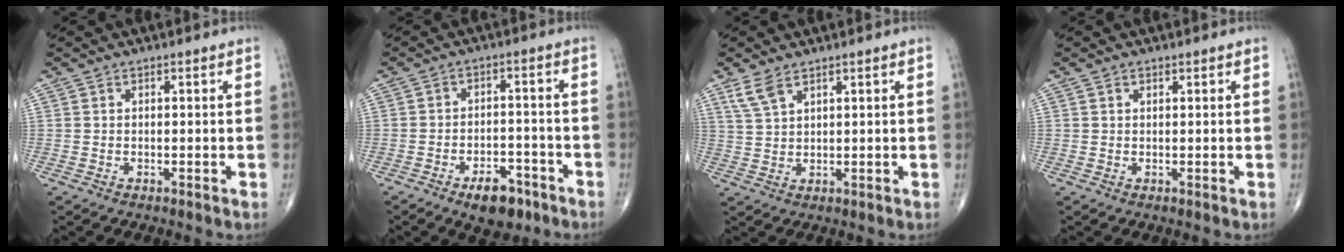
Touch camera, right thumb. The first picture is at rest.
{"total": 7.7, "force": [-4.8, 3.9, 4.6], "torque": [-0.048, 0.026, -0.071]}
{"total": 4.1, "force": [2.8, 1.6, 2.6], "torque": [-0.057, -0.004, 0.065]}
{"total": 0.6, "force": [0.4, 0.4, 0.2], "torque": [-0.001, -0.002, 0.005]}